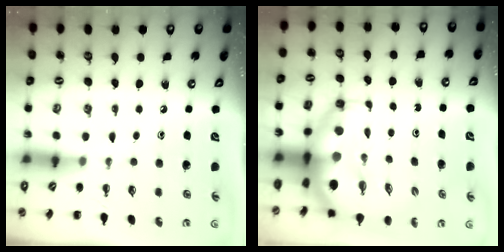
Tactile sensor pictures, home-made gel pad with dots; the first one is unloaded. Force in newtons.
{"total": 10.7, "press": 10.3, "slide": 2.7}